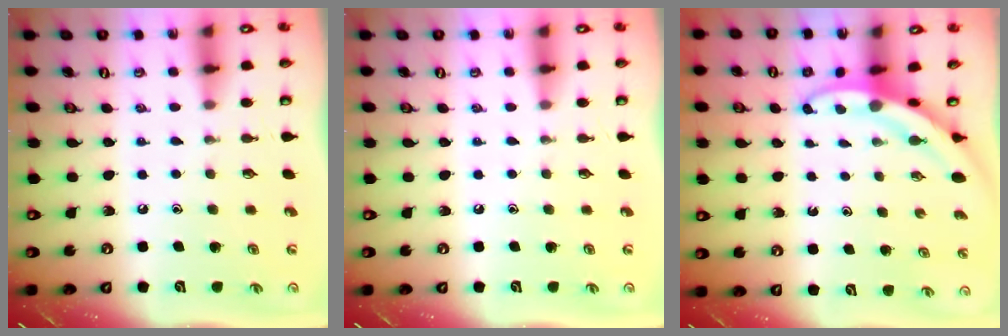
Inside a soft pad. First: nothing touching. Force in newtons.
{"total": 0.0}
{"total": 3.4, "press": 3.4, "slide": 0.2}